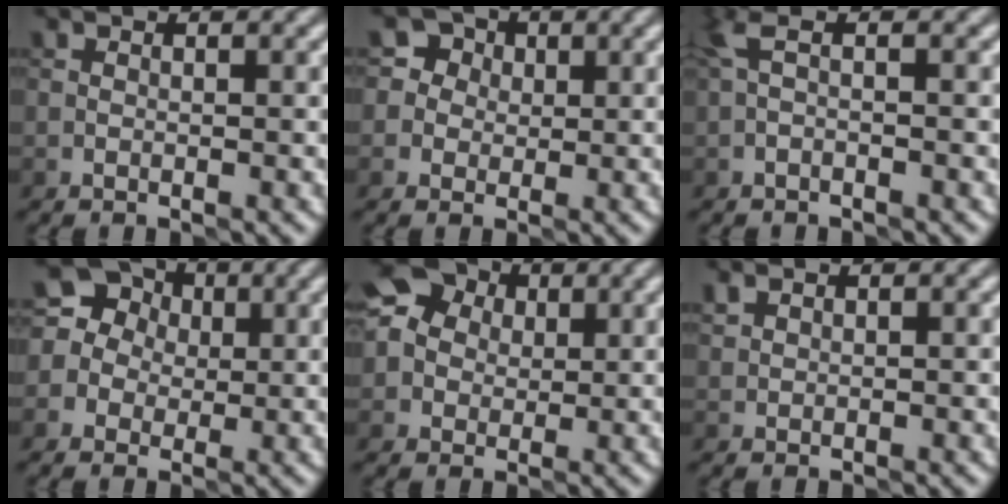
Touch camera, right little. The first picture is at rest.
{"total": 3.0, "force": [0.8, 2.8, 0.7], "torque": [0.014, 0.006, 0.000]}
{"total": 1.8, "force": [-0.2, 0.4, 1.7], "torque": [-0.042, 0.002, -0.009]}
{"total": 9.4, "force": [2.3, 8.5, 3.3], "torque": [-0.074, 0.056, 0.009]}
{"total": 7.0, "force": [2.5, 6.0, 2.7], "torque": [-0.046, 0.030, 0.025]}
{"total": 0.8, "force": [0.6, 0.5, 0.0], "torque": [0.002, 0.002, 0.014]}